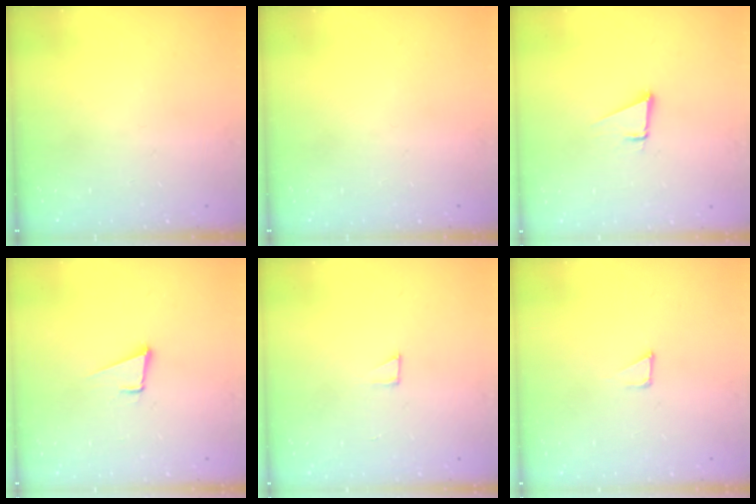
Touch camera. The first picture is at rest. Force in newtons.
{"total": 0.0}
{"total": 1.9, "press": 1.9, "slide": 0.0}
{"total": 3.6, "press": 2.7, "slide": 2.4}
{"total": 2.1, "press": 2.1, "slide": 0.1}
{"total": 1.7, "press": 1.7, "slide": 0.0}